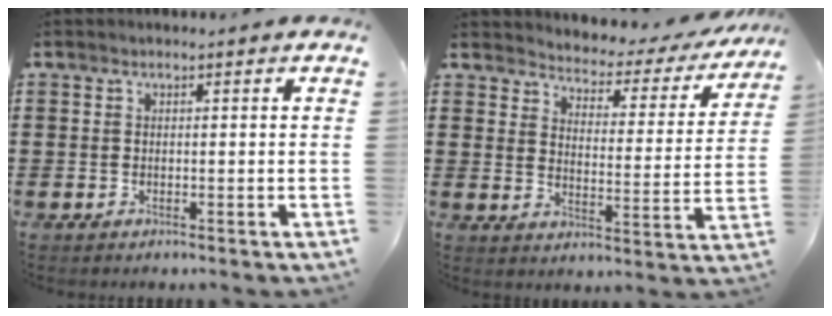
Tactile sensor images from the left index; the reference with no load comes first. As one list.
[{"total": 2.8, "force": [2.7, 0.6, 0.3], "torque": [-0.028, -0.026, 0.037]}]